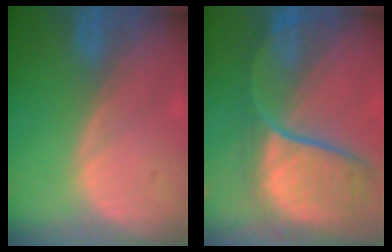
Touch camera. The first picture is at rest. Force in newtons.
{"total": 12.0, "press": 9.9, "slide": 6.7}